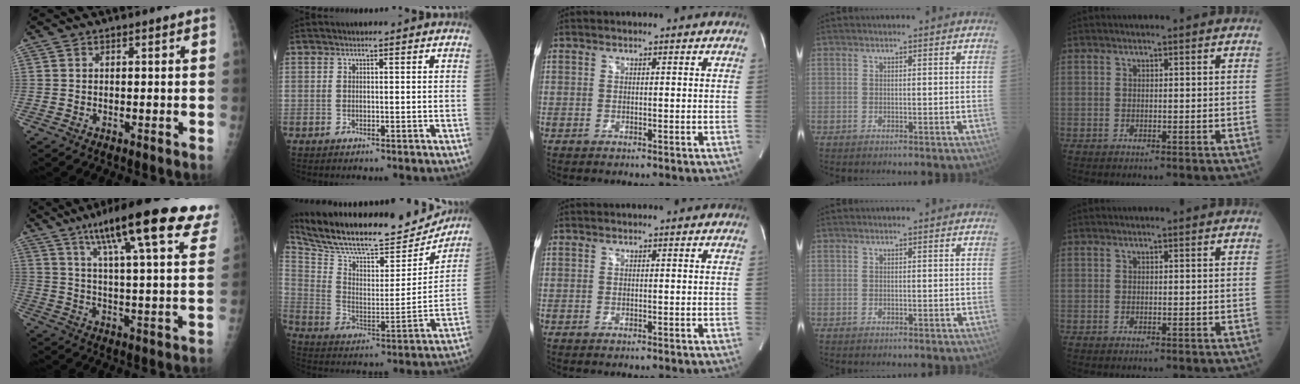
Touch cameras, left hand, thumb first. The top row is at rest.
{"thumb": {"total": 25.4, "force": [16.2, 4.6, 19.1], "torque": [-0.261, -0.029, 0.223]}, "index": {"total": 21.9, "force": [20.1, 4.6, 7.3], "torque": [-0.129, -0.007, 0.305]}}